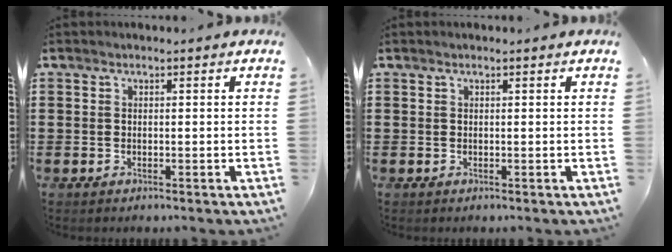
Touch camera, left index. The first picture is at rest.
{"total": 0.0}